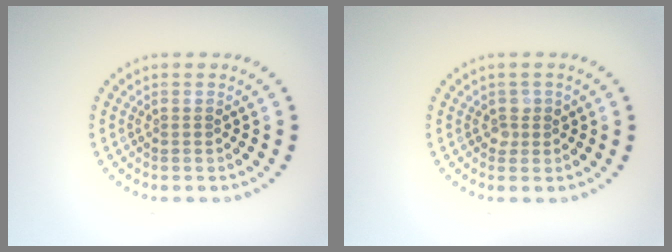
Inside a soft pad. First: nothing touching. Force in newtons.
{"total": 1.3, "press": 1.1, "slide": 0.6}